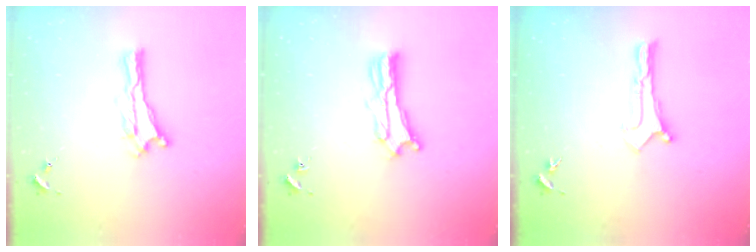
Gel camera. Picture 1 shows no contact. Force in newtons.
{"total": 4.0, "press": 4.0, "slide": 0.4}
{"total": 0.0}